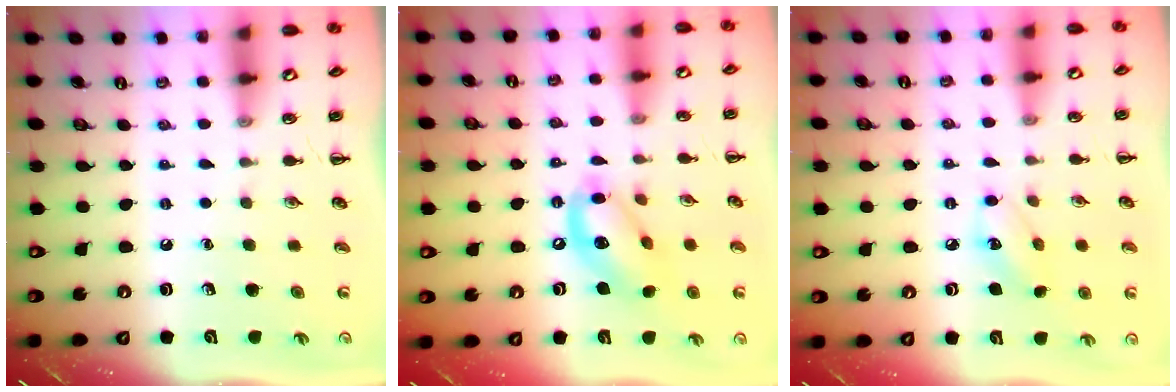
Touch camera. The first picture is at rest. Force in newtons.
{"total": 13.9, "press": 13.5, "slide": 3.4}
{"total": 6.5, "press": 6.4, "slide": 1.0}